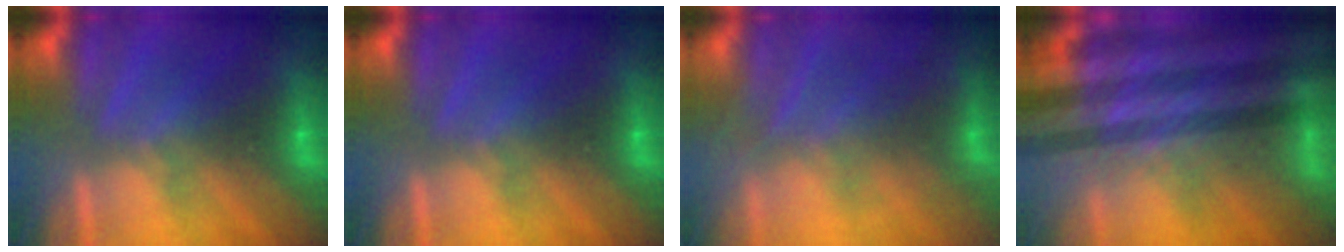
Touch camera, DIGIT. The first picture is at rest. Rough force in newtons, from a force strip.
{"total": 0.0}
{"total": 7.1}
{"total": 6.3}